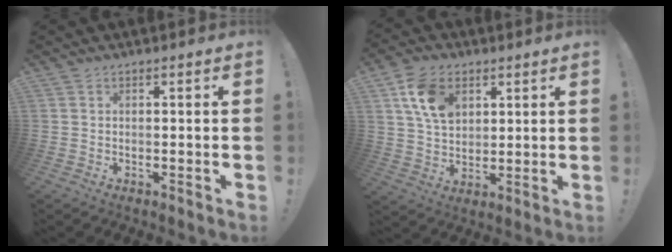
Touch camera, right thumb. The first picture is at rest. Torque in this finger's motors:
{"motor_torque": [0.53, 2.52, 1.06, 0.28, 0.08]}